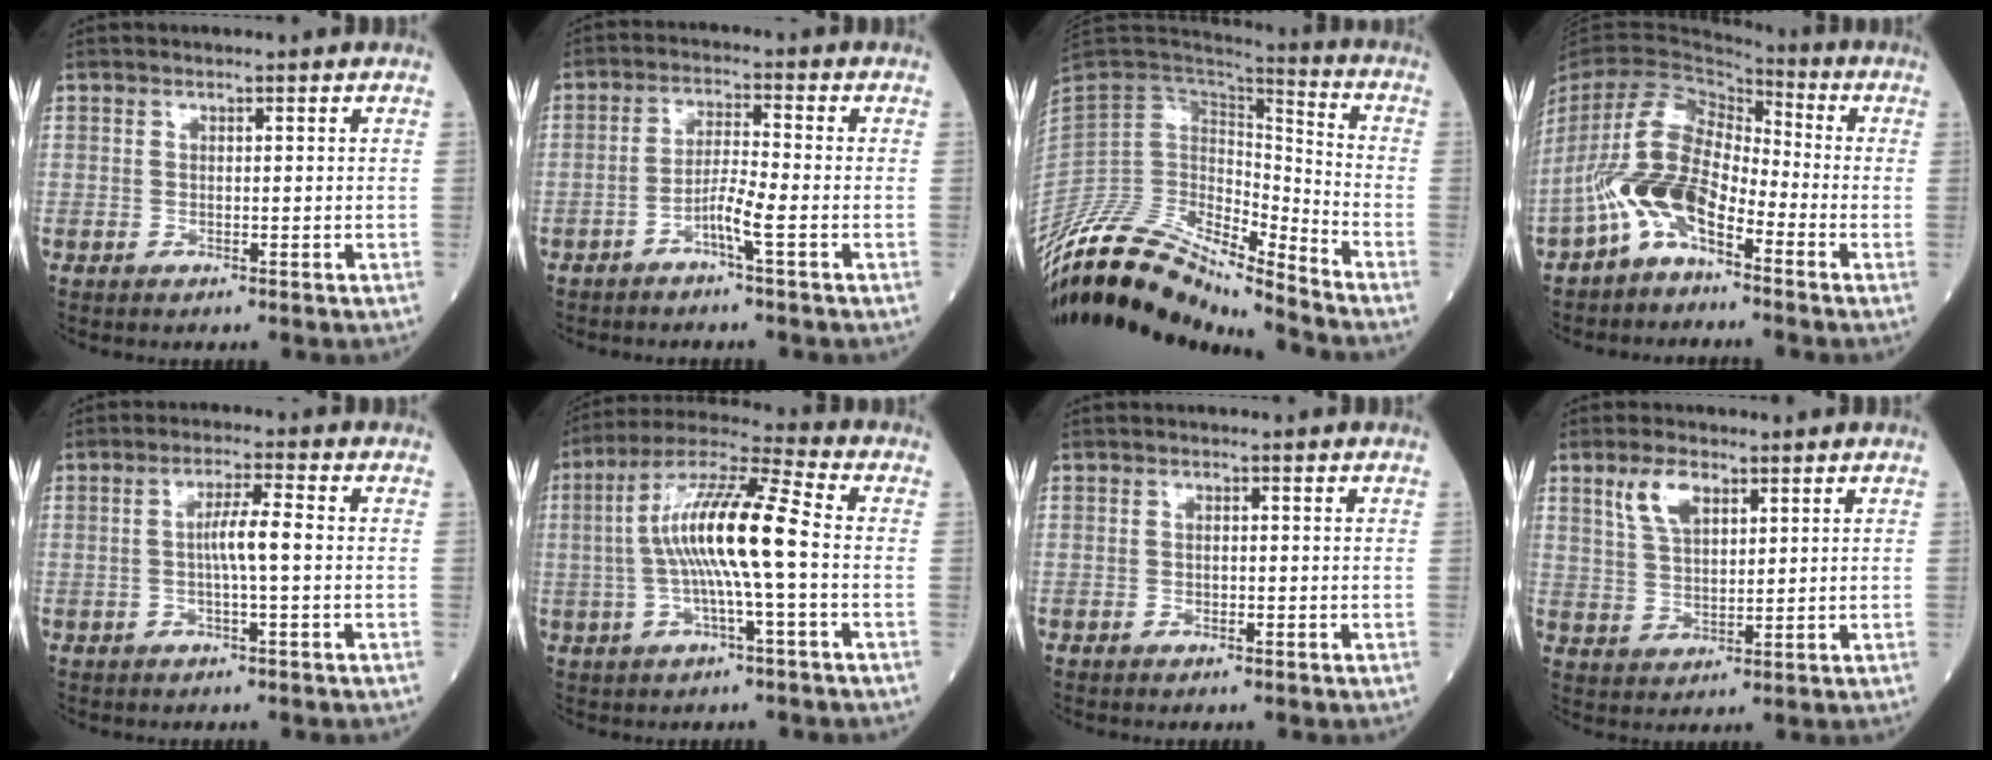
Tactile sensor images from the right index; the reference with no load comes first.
{"total": 4.1, "force": [-2.1, -0.3, 3.4], "torque": [-0.069, 0.007, -0.042]}
{"total": 17.6, "force": [-15.5, 3.9, 7.3], "torque": [-0.132, 0.058, -0.282]}
{"total": 10.2, "force": [-4.9, 4.6, 7.6], "torque": [-0.174, 0.013, -0.097]}
{"total": 4.4, "force": [-0.2, 0.1, 4.4], "torque": [-0.080, 0.008, -0.002]}
{"total": 13.2, "force": [-0.6, 0.8, 13.2], "torque": [-0.256, 0.020, -0.016]}
{"total": 0.9, "force": [-0.3, 0.5, 0.6], "torque": [-0.013, 0.000, -0.005]}
{"total": 5.9, "force": [3.3, 2.6, 4.1], "torque": [-0.090, 0.007, 0.068]}